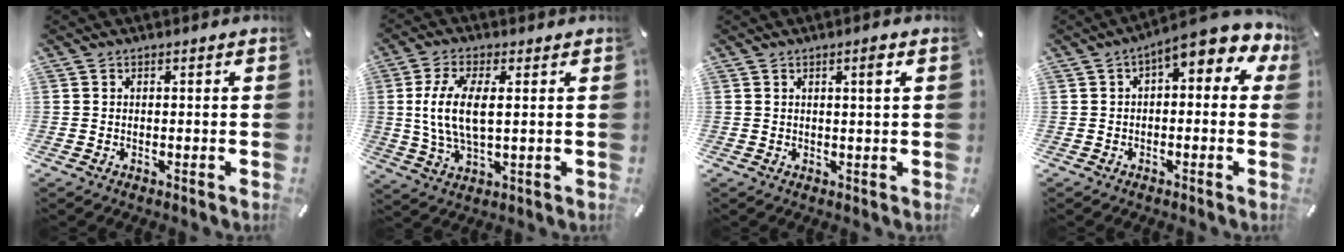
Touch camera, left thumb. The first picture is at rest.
{"total": 10.4, "force": [1.6, 4.5, 9.2], "torque": [-0.207, -0.005, 0.023]}
{"total": 2.7, "force": [1.0, 0.2, 2.5], "torque": [-0.043, -0.002, 0.013]}
{"total": 7.4, "force": [3.0, 2.7, 6.2], "torque": [-0.100, -0.024, 0.047]}